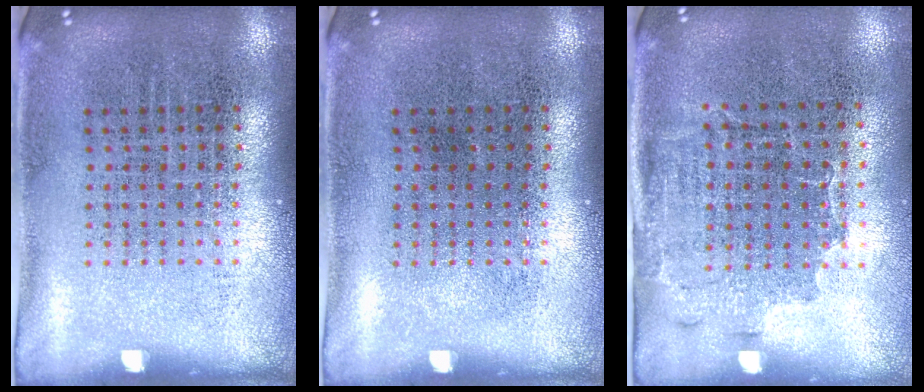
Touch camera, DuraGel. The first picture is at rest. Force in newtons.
{"total": 0.0}
{"total": 1.6, "press": 1.3, "slide": 0.9}